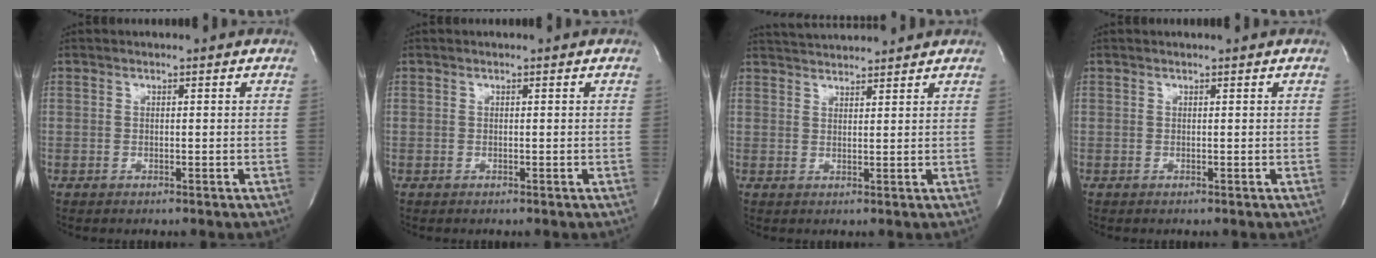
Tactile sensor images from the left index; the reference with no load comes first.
{"total": 0.0}
{"total": 6.4, "force": [6.2, 0.1, 1.4], "torque": [-0.032, 0.021, 0.096]}
{"total": 0.6, "force": [0.6, 0.0, 0.2], "torque": [-0.002, 0.004, 0.006]}